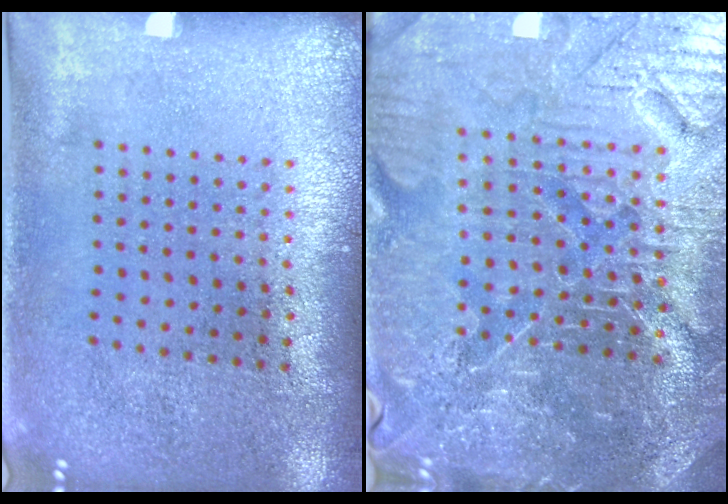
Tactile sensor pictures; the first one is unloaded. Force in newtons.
{"total": 5.5, "press": 5.2, "slide": 1.9}